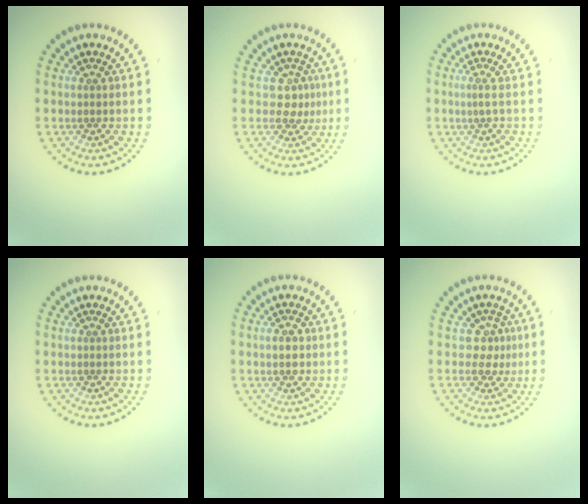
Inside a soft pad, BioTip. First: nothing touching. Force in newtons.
{"total": 2.0, "press": 1.4, "slide": 1.4}
{"total": 0.7, "press": 0.2, "slide": 0.6}
{"total": 0.0}
{"total": 1.6, "press": 1.6, "slide": 0.2}
{"total": 2.2, "press": 1.5, "slide": 1.7}